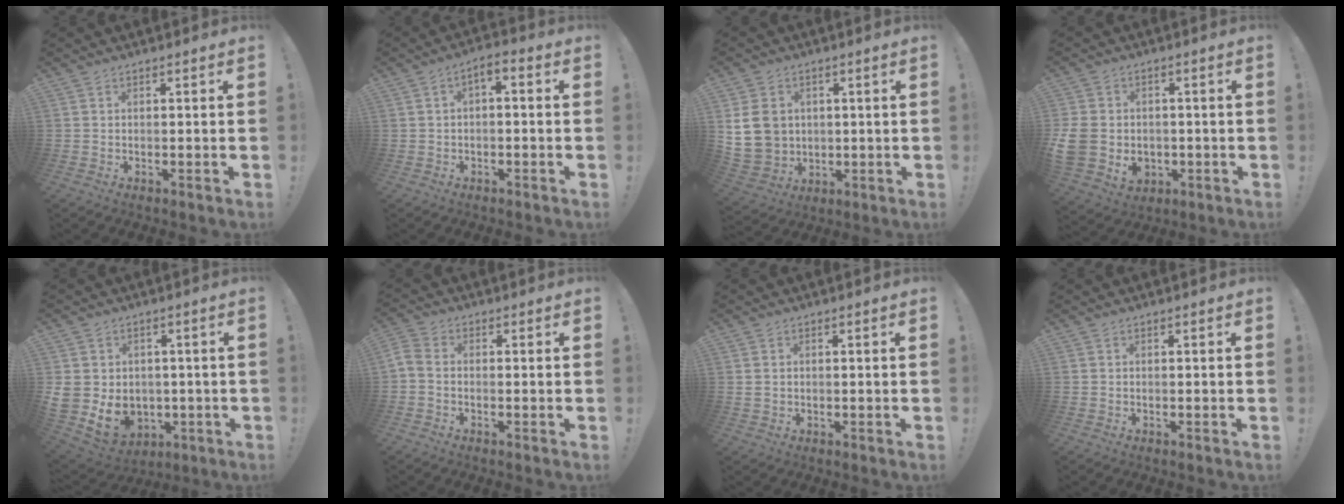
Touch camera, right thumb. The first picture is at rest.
{"total": 3.5, "force": [-1.4, 1.7, 2.7], "torque": [-0.045, 0.010, -0.026]}
{"total": 10.1, "force": [2.3, 8.9, 4.2], "torque": [-0.078, -0.008, 0.050]}
{"total": 10.5, "force": [-1.3, 8.8, 5.6], "torque": [-0.115, 0.007, -0.018]}
{"total": 11.2, "force": [-0.5, 9.7, 5.7], "torque": [-0.122, -0.010, -0.001]}
{"total": 3.2, "force": [-0.6, 2.1, 2.3], "torque": [-0.043, 0.002, -0.009]}
{"total": 0.9, "force": [0.3, 0.8, 0.4], "torque": [-0.010, 0.005, 0.006]}
{"total": 0.0}